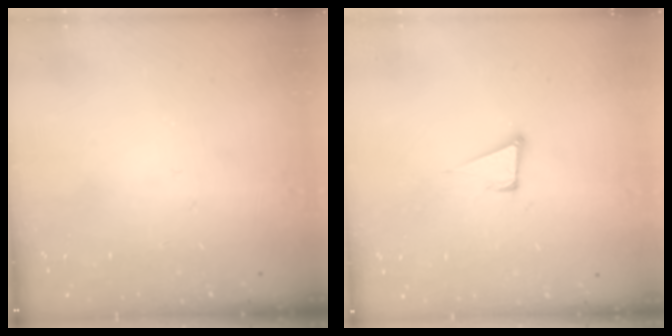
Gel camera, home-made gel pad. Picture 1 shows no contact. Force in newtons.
{"total": 5.2, "press": 4.2, "slide": 3.1}